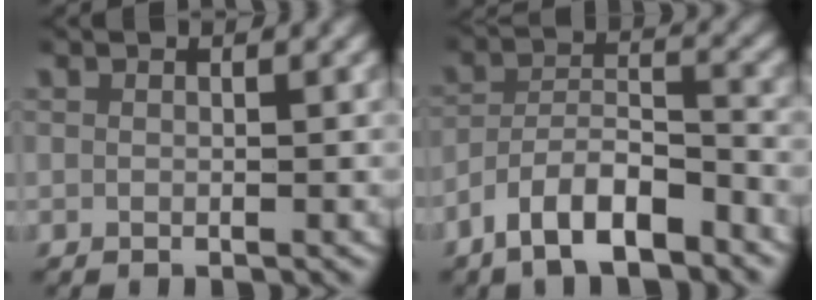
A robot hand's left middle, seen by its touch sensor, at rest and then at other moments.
{"total": 6.6, "force": [-4.7, 3.6, 2.8], "torque": [-0.048, -0.001, -0.091]}